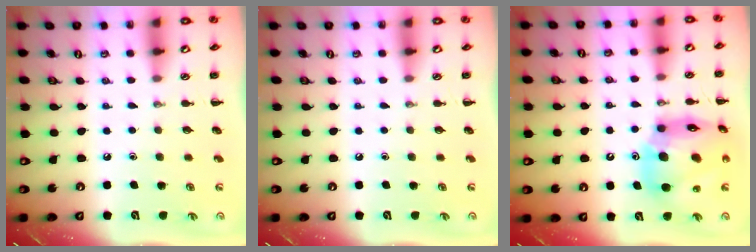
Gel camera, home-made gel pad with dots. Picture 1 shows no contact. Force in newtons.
{"total": 0.0}
{"total": 17.4, "press": 16.7, "slide": 5.1}